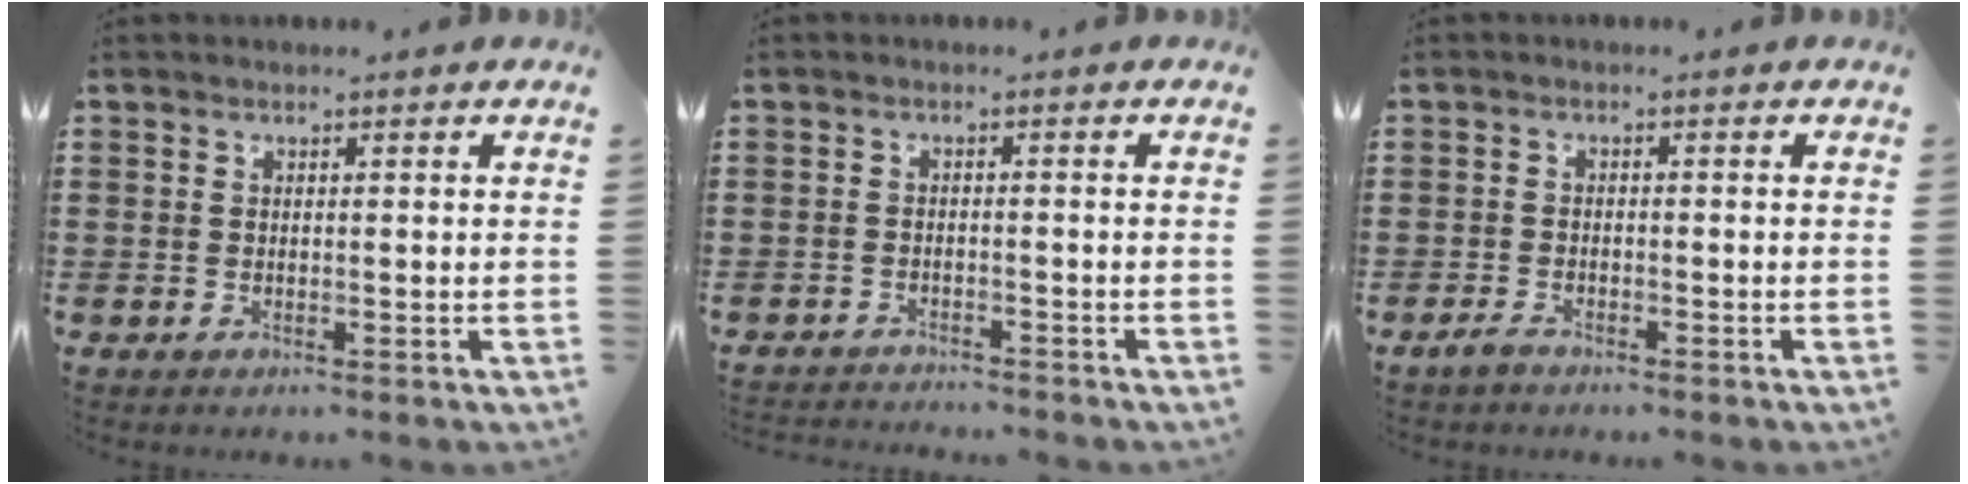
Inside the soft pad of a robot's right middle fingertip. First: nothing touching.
{"total": 1.8, "force": [-1.8, -0.1, 0.1], "torque": [-0.008, -0.002, -0.036]}
{"total": 1.8, "force": [-1.4, 0.5, 1.0], "torque": [-0.028, -0.004, -0.029]}